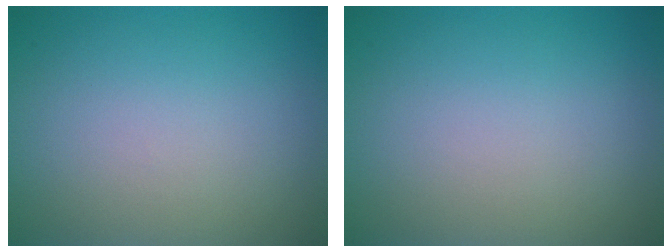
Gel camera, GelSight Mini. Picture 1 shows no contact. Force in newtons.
{"total": 0.0}